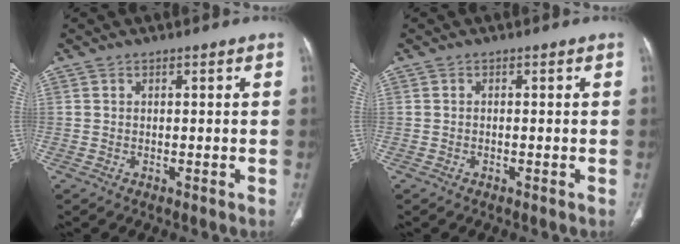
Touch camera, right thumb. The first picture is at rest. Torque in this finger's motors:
{"motor_torque": [0.04, 0.14, -0.26, 0.07, -0.02]}